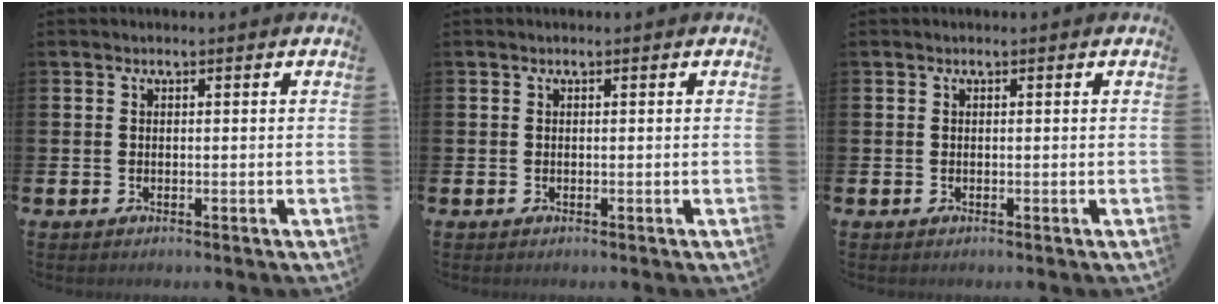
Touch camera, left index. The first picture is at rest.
{"total": 0.0}
{"total": 0.0}